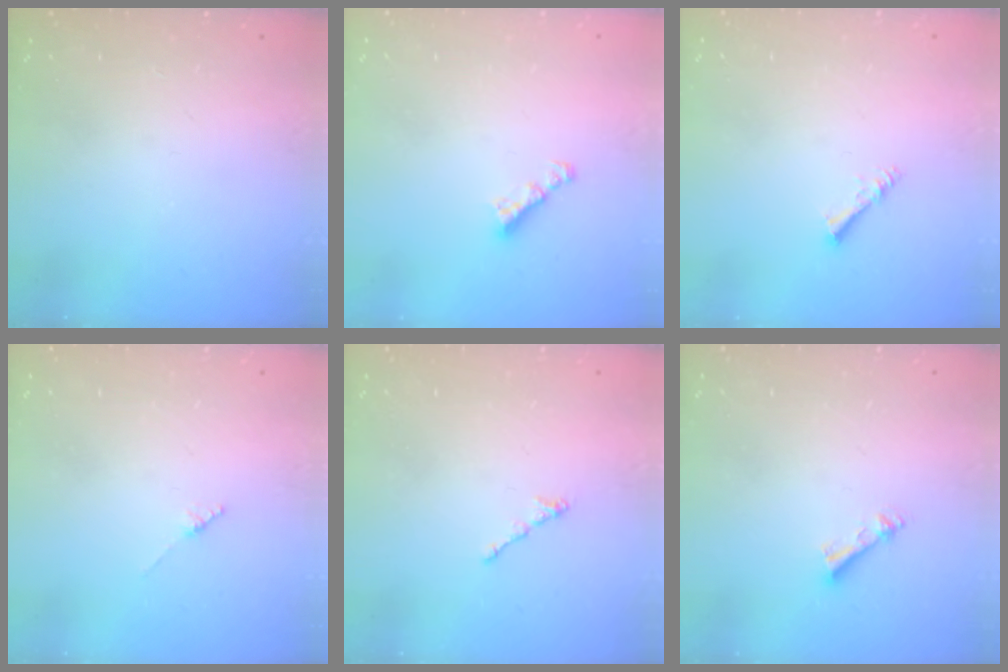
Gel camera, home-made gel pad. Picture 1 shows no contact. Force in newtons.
{"total": 2.2, "press": 2.1, "slide": 0.6}
{"total": 1.6, "press": 1.5, "slide": 0.3}
{"total": 1.8, "press": 1.7, "slide": 0.3}
{"total": 0.5, "press": 0.4, "slide": 0.3}
{"total": 2.4, "press": 2.4, "slide": 0.4}